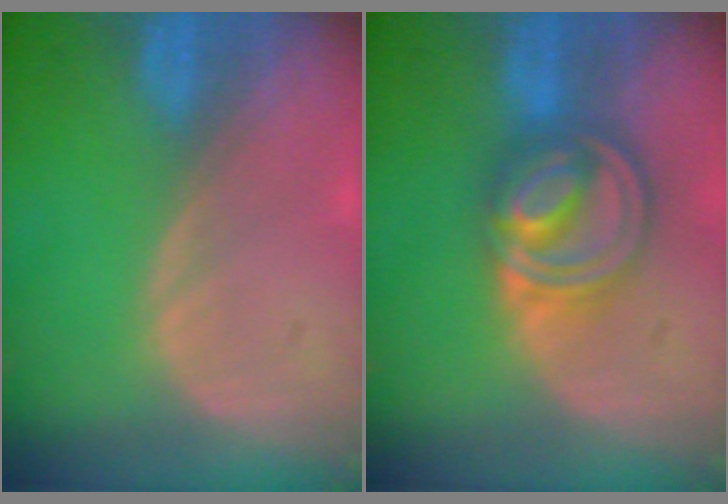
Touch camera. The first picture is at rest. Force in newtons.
{"total": 8.3, "press": 7.1, "slide": 4.4}